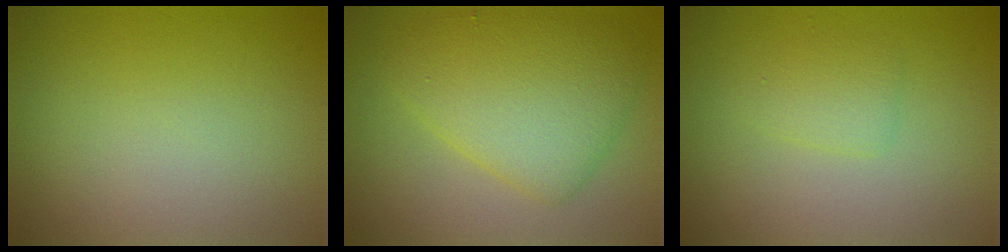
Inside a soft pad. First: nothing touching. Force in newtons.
{"total": 6.3, "press": 6.3, "slide": 0.1}
{"total": 1.5, "press": 1.5, "slide": 0.1}